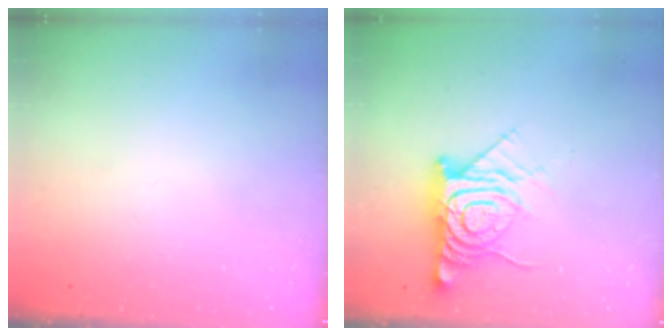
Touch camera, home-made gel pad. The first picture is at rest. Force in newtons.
{"total": 13.0, "press": 13.0, "slide": 1.0}